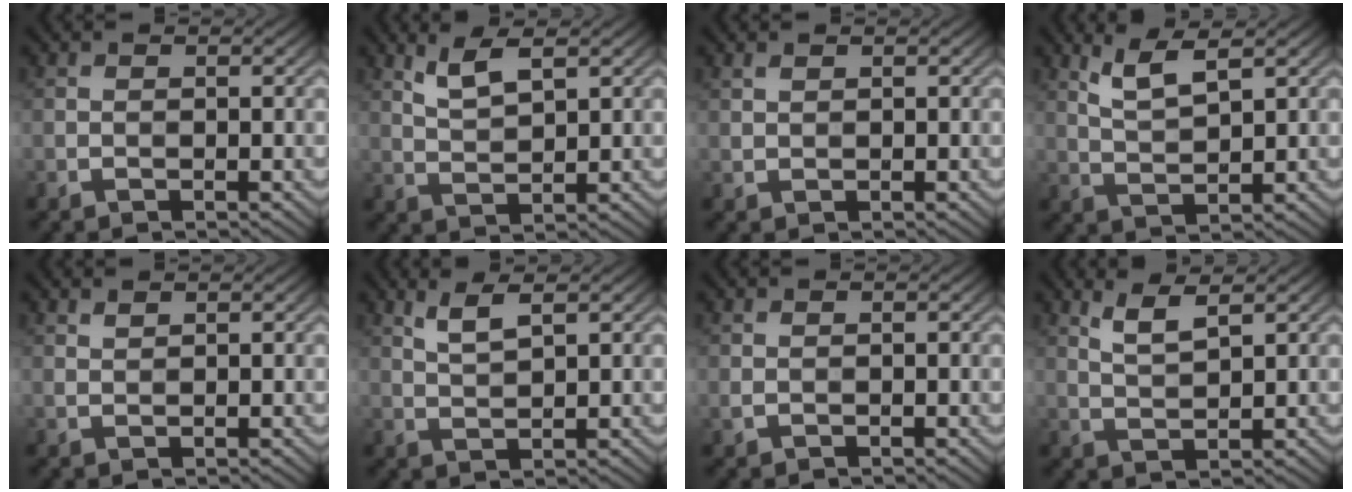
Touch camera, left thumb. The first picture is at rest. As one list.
[{"total": 4.2, "force": [2.5, 1.3, 3.1], "torque": [-0.076, -0.002, 0.055]}, {"total": 0.9, "force": [0.6, 0.5, 0.5], "torque": [-0.016, -0.001, 0.016]}, {"total": 4.6, "force": [3.0, 1.0, 3.4], "torque": [-0.084, -0.002, 0.065]}, {"total": 0.9, "force": [0.8, 0.2, 0.4], "torque": [-0.011, -0.001, 0.018]}, {"total": 3.3, "force": [2.0, 0.8, 2.5], "torque": [-0.061, 0.000, 0.044]}, {"total": 0.6, "force": [0.0, 0.5, 0.4], "torque": [-0.012, -0.001, 0.002]}, {"total": 3.7, "force": [2.4, 0.8, 2.7], "torque": [-0.065, 0.000, 0.054]}]